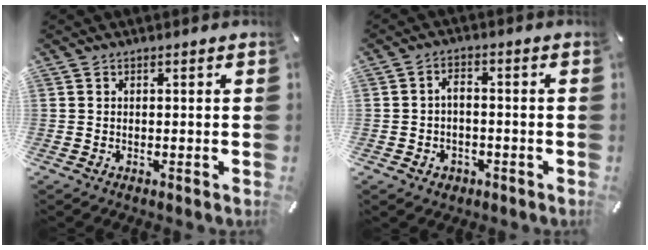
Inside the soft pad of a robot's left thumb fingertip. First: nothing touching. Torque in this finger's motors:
{"motor_torque": [-0.10, -0.19, 0.29, 0.07, 0.11]}